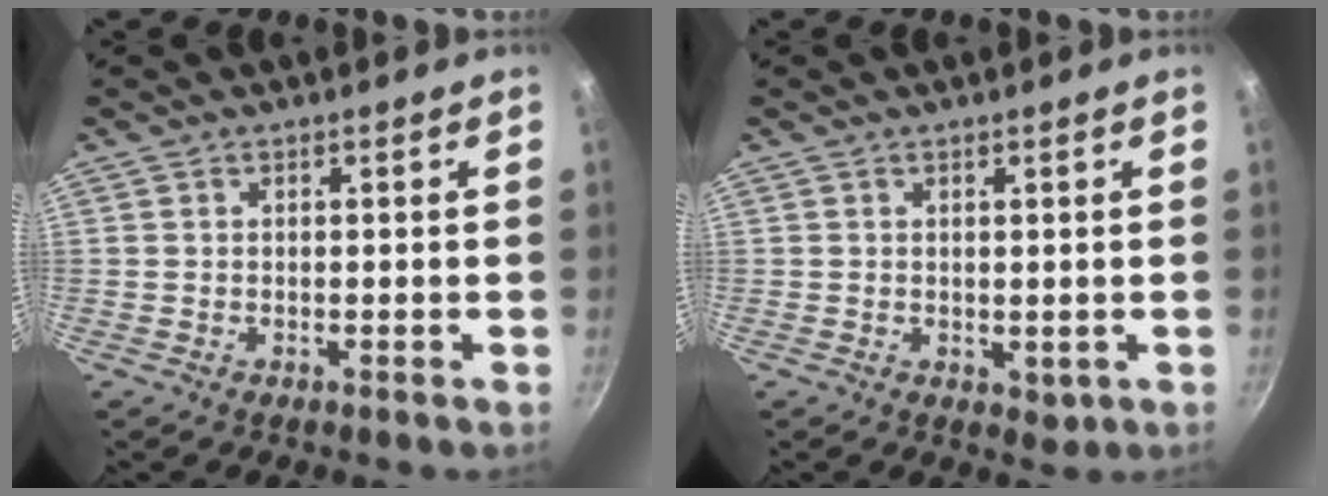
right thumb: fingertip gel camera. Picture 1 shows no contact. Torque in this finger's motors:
{"motor_torque": [-0.14, 0.03, -0.04, 0.17, -0.01]}